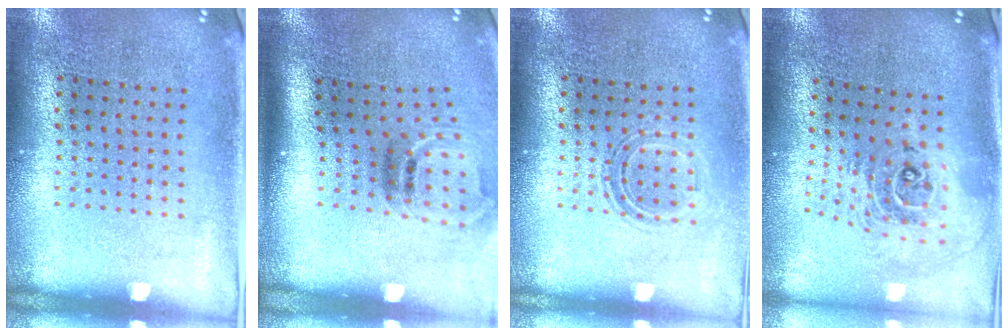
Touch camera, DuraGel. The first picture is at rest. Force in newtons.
{"total": 2.0, "press": 1.2, "slide": 1.6}
{"total": 1.0, "press": 0.9, "slide": 0.4}
{"total": 2.4, "press": 1.8, "slide": 1.6}